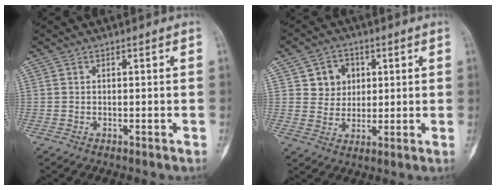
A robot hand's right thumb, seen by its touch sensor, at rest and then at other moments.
{"total": 6.7, "force": [2.2, 5.8, 2.3], "torque": [-0.003, -0.005, 0.036]}